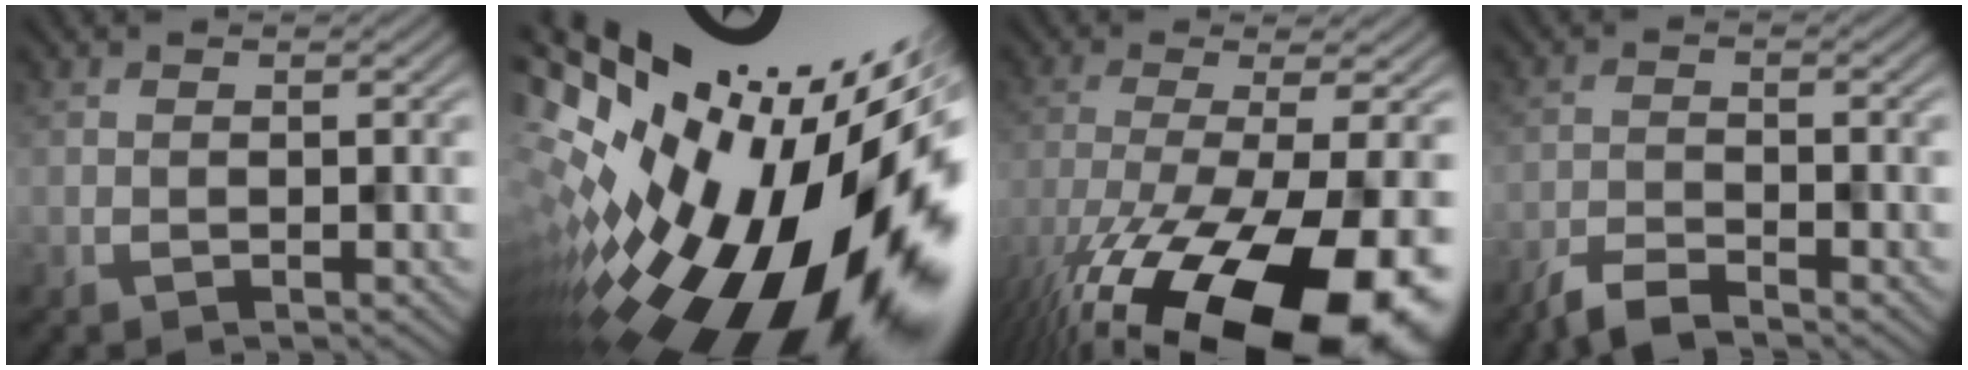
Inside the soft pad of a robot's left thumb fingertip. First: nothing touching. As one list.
[{"total": 20.1, "force": [-1.3, 10.1, 17.3], "torque": [-0.263, -0.064, -0.012]}, {"total": 18.1, "force": [-10.3, 5.3, 13.8], "torque": [-0.247, -0.051, -0.145]}, {"total": 3.6, "force": [-3.6, 0.3, 0.4], "torque": [-0.010, -0.003, -0.068]}]